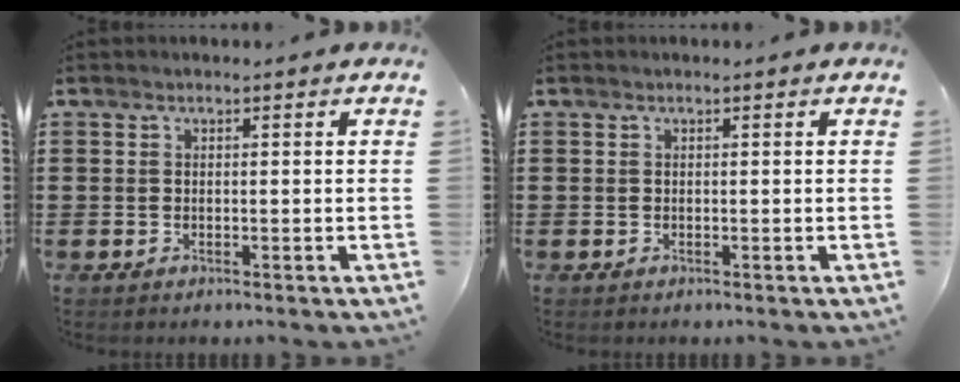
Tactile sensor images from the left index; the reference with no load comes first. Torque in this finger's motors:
{"motor_torque": [-0.02, 0.00, 0.01, 0.00]}